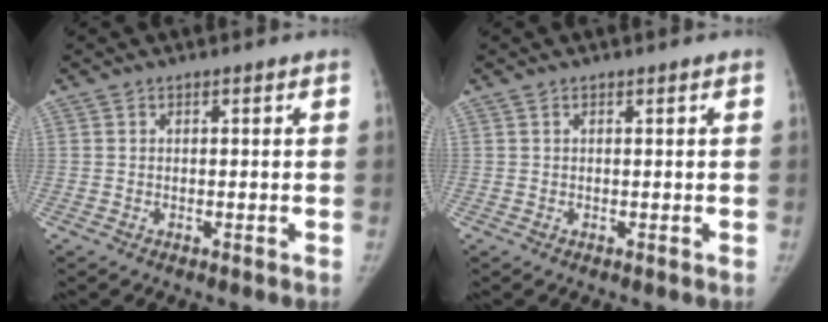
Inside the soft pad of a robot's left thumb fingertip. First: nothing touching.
{"total": 0.0}